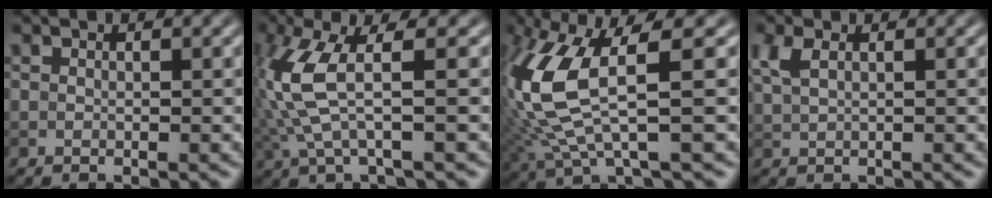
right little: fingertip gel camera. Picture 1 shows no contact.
{"total": 5.8, "force": [0.5, 1.2, 5.7], "torque": [-0.154, -0.001, 0.013]}
{"total": 8.3, "force": [1.3, 2.3, 7.8], "torque": [-0.197, -0.006, 0.028]}
{"total": 2.1, "force": [1.0, 0.9, 1.5], "torque": [-0.043, 0.003, 0.023]}